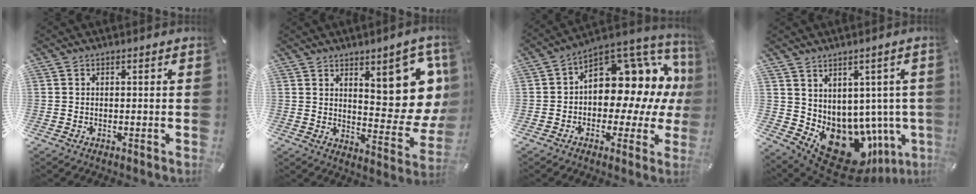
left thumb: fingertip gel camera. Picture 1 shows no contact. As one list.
[{"total": 14.2, "force": [7.3, 6.0, 10.7], "torque": [-0.110, -0.075, 0.123]}, {"total": 13.9, "force": [4.2, 9.7, 9.0], "torque": [-0.109, -0.060, 0.071]}, {"total": 13.6, "force": [-5.3, 9.4, 8.2], "torque": [-0.107, -0.015, -0.066]}]